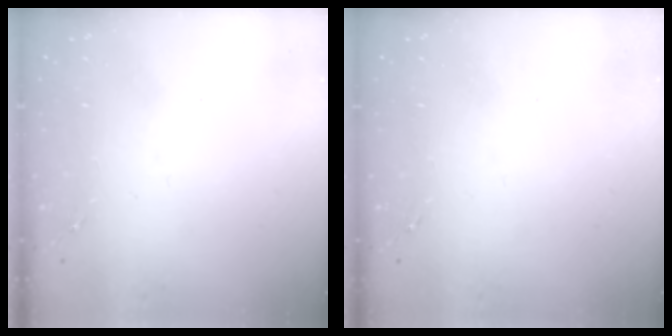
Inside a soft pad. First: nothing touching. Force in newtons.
{"total": 0.0}